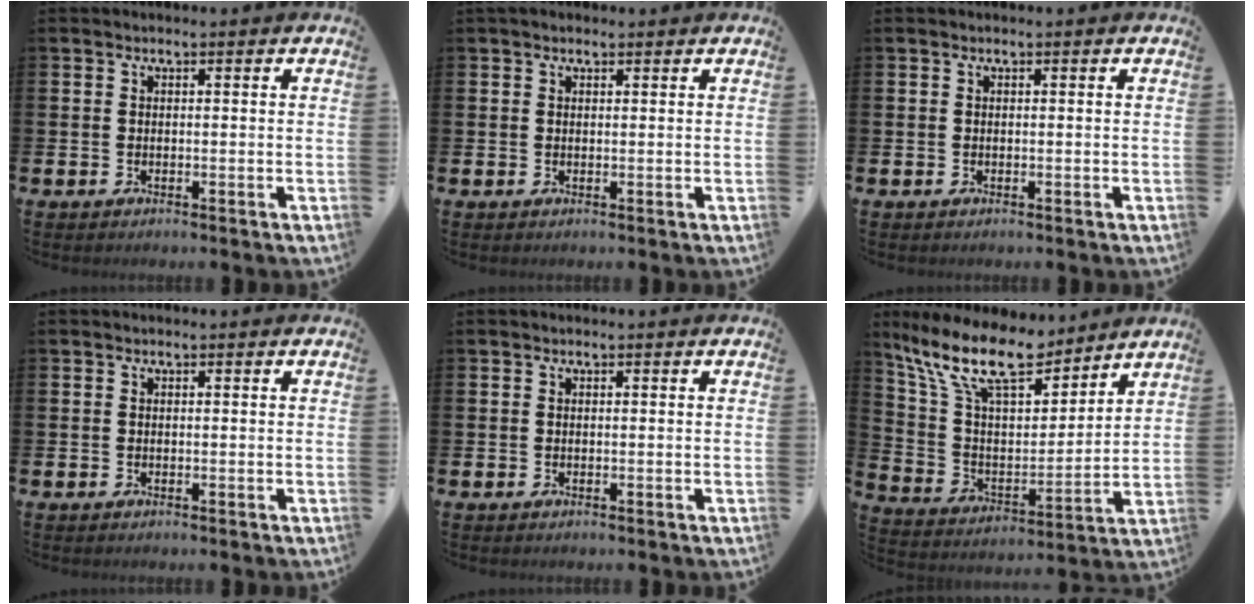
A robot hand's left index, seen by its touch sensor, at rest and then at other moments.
{"total": 0.9, "force": [0.8, 0.5, 0.2], "torque": [0.004, 0.002, 0.011]}
{"total": 0.0}
{"total": 0.0}
{"total": 0.0}
{"total": 13.4, "force": [11.0, 4.2, 6.4], "torque": [-0.167, -0.058, 0.197]}